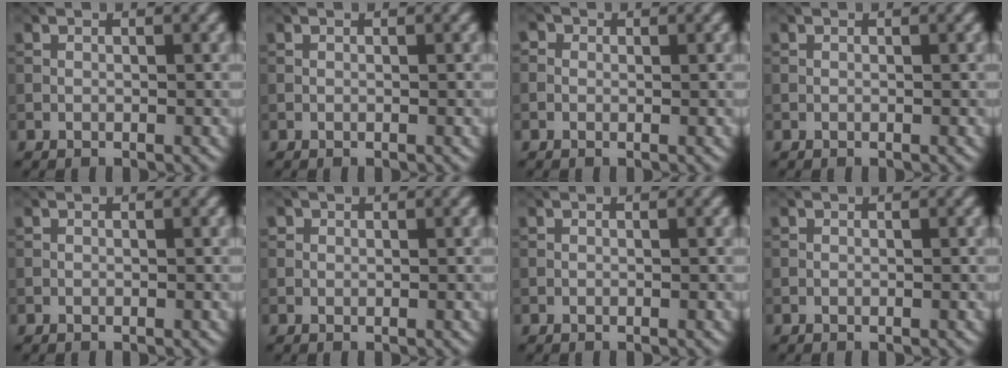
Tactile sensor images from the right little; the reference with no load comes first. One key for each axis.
{"total": 0.0}
{"total": 1.0, "fx": 0.3, "fy": 0.9, "fz": 0.3, "tx": -0.007, "ty": -0.003, "tz": -0.006}
{"total": 0.0}
{"total": 0.0}
{"total": 0.7, "fx": 0.3, "fy": 0.6, "fz": 0.1, "tx": 0.002, "ty": 0.000, "tz": 0.005}
{"total": 0.0}
{"total": 0.0}